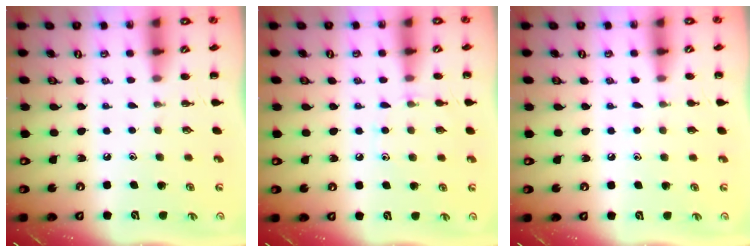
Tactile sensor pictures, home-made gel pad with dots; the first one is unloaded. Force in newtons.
{"total": 6.2, "press": 5.9, "slide": 1.6}
{"total": 4.4, "press": 4.1, "slide": 1.6}